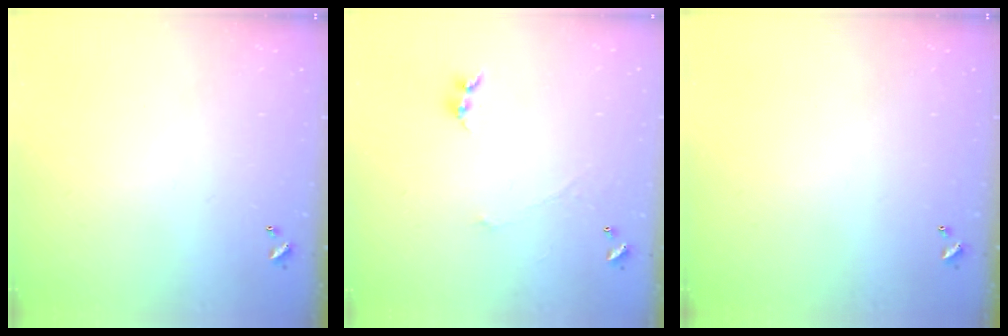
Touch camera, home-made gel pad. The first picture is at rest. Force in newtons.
{"total": 0.0}
{"total": 0.0}